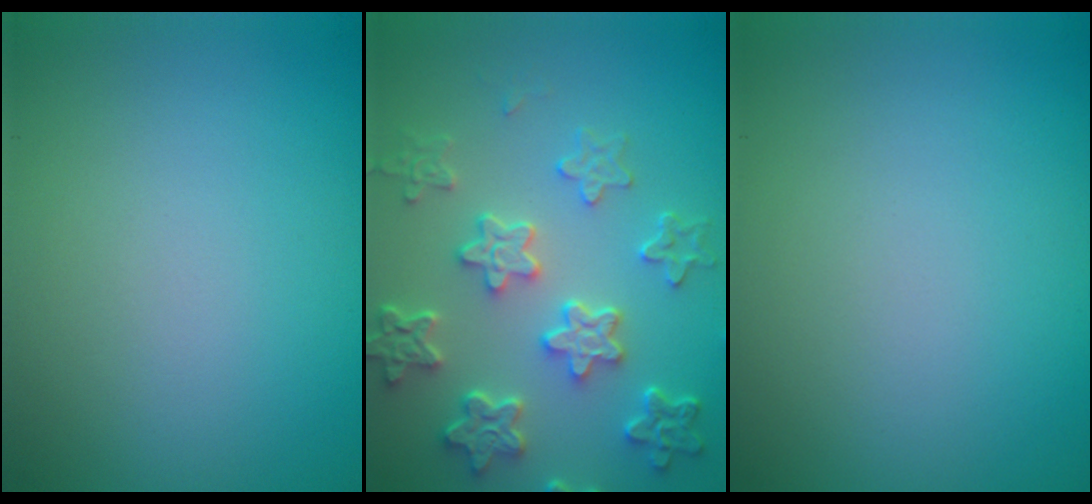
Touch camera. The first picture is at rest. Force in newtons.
{"total": 5.9, "press": 4.5, "slide": 3.8}
{"total": 0.0}